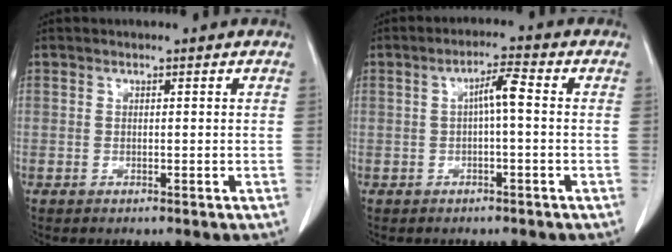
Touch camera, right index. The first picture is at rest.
{"total": 3.7, "force": [0.1, 0.3, 3.7], "torque": [-0.062, 0.012, 0.002]}